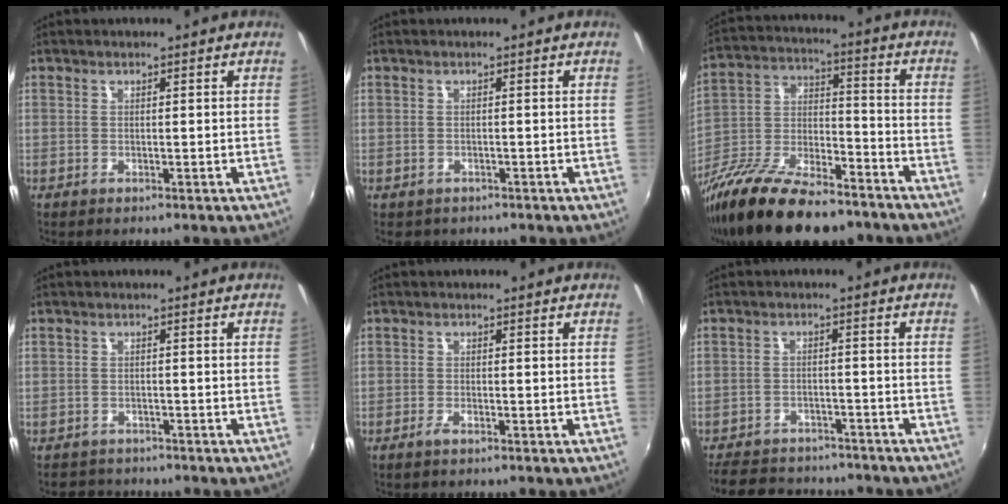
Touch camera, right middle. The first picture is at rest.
{"total": 1.2, "force": [-0.7, 0.9, 0.2], "torque": [-0.010, -0.004, -0.008]}
{"total": 22.1, "force": [-15.7, 8.4, 13.2], "torque": [-0.263, -0.019, -0.262]}
{"total": 3.4, "force": [-3.1, 1.4, 0.0], "torque": [-0.012, 0.002, -0.053]}
{"total": 1.6, "force": [-1.1, 0.3, 1.1], "torque": [-0.026, -0.005, -0.023]}
{"total": 13.4, "force": [-11.5, 5.3, 4.4], "torque": [-0.114, 0.012, -0.162]}